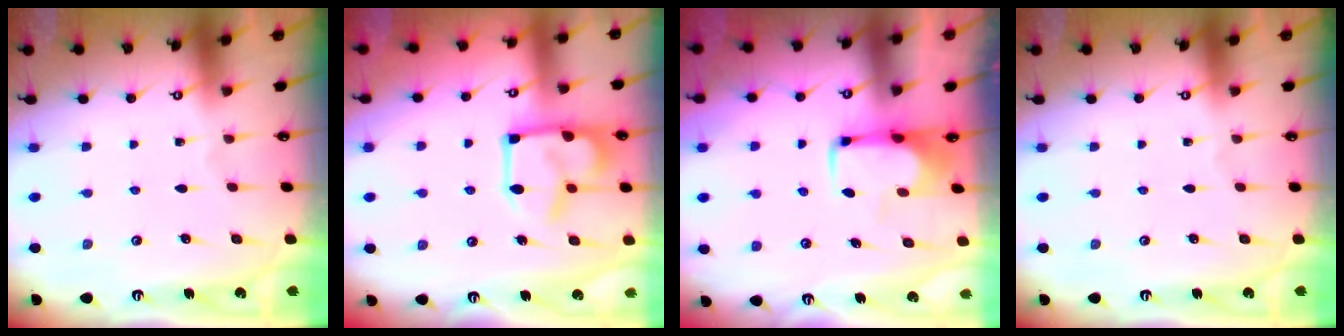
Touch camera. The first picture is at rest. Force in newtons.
{"total": 14.7, "press": 14.6, "slide": 1.2}
{"total": 1.7, "press": 1.7, "slide": 0.4}
{"total": 0.0}